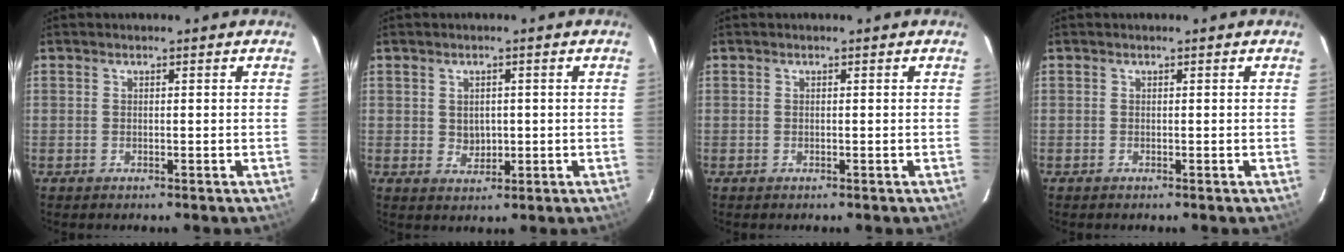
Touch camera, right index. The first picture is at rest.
{"total": 3.1, "force": [0.2, 2.7, 1.6], "torque": [-0.025, 0.003, 0.008]}
{"total": 0.0}
{"total": 0.0}